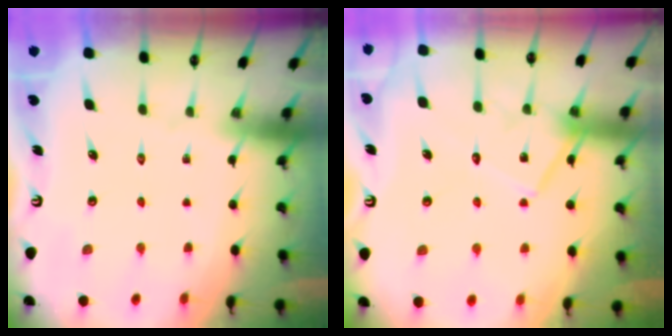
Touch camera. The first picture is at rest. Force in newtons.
{"total": 14.5, "press": 14.5, "slide": 1.3}